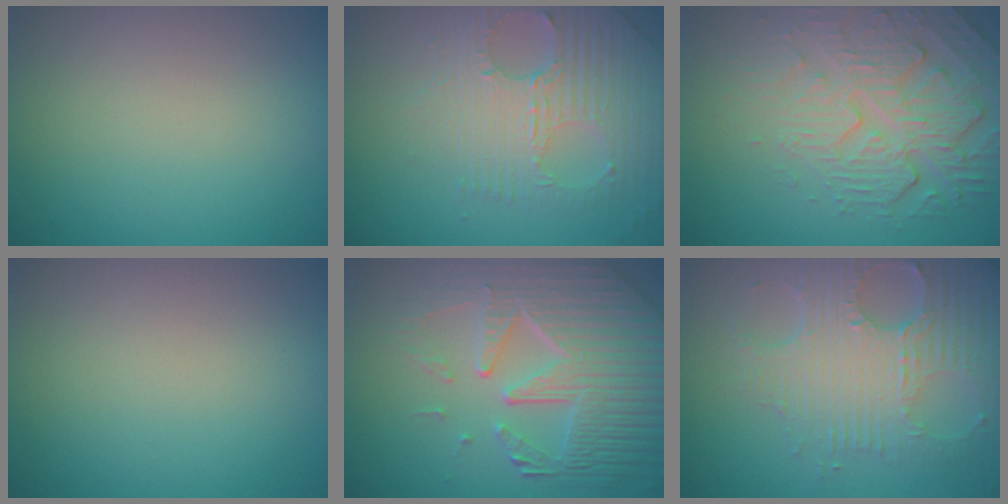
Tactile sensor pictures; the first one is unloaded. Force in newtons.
{"total": 7.2, "press": 5.0, "slide": 5.3}
{"total": 4.7, "press": 4.3, "slide": 1.9}
{"total": 0.0}
{"total": 8.8, "press": 6.0, "slide": 6.4}
{"total": 8.1, "press": 5.7, "slide": 5.7}